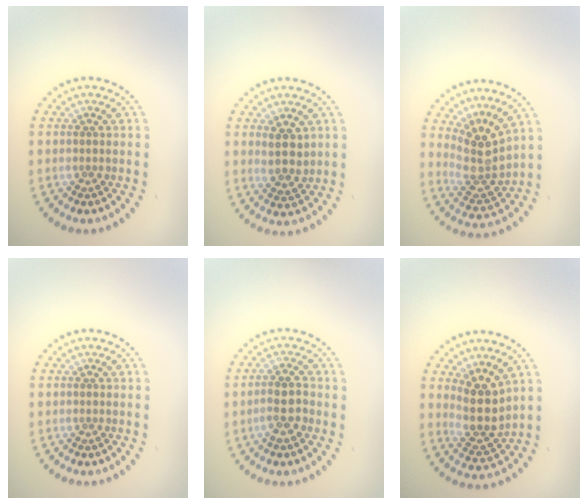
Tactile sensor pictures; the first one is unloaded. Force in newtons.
{"total": 2.7, "press": 2.4, "slide": 1.1}
{"total": 3.9, "press": 2.7, "slide": 2.7}
{"total": 0.0}
{"total": 2.6, "press": 2.4, "slide": 1.0}
{"total": 4.1, "press": 3.4, "slide": 2.2}